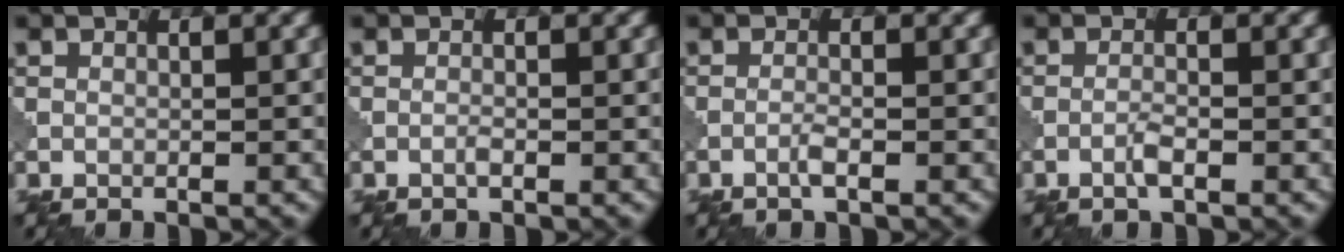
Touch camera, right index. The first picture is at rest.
{"total": 0.7, "force": [-0.3, 0.1, 0.5], "torque": [-0.013, -0.001, -0.009]}
{"total": 1.2, "force": [-0.6, 0.1, 1.0], "torque": [-0.021, 0.002, -0.016]}
{"total": 1.3, "force": [-0.7, 0.2, 1.1], "torque": [-0.022, 0.002, -0.017]}